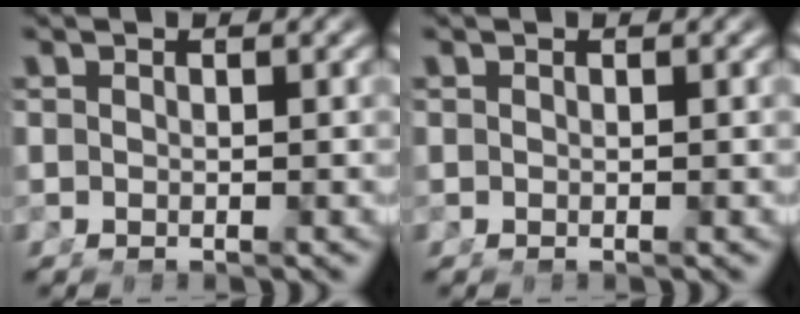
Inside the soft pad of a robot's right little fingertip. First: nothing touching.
{"total": 0.0}